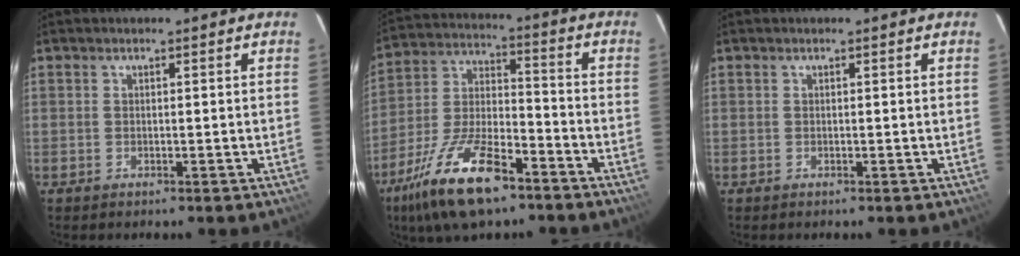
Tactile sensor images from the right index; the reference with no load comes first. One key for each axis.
{"total": 18.1, "fx": -11.6, "fy": 6.6, "fz": 12.2, "tx": -0.255, "ty": -0.017, "tz": -0.212}
{"total": 0.0}